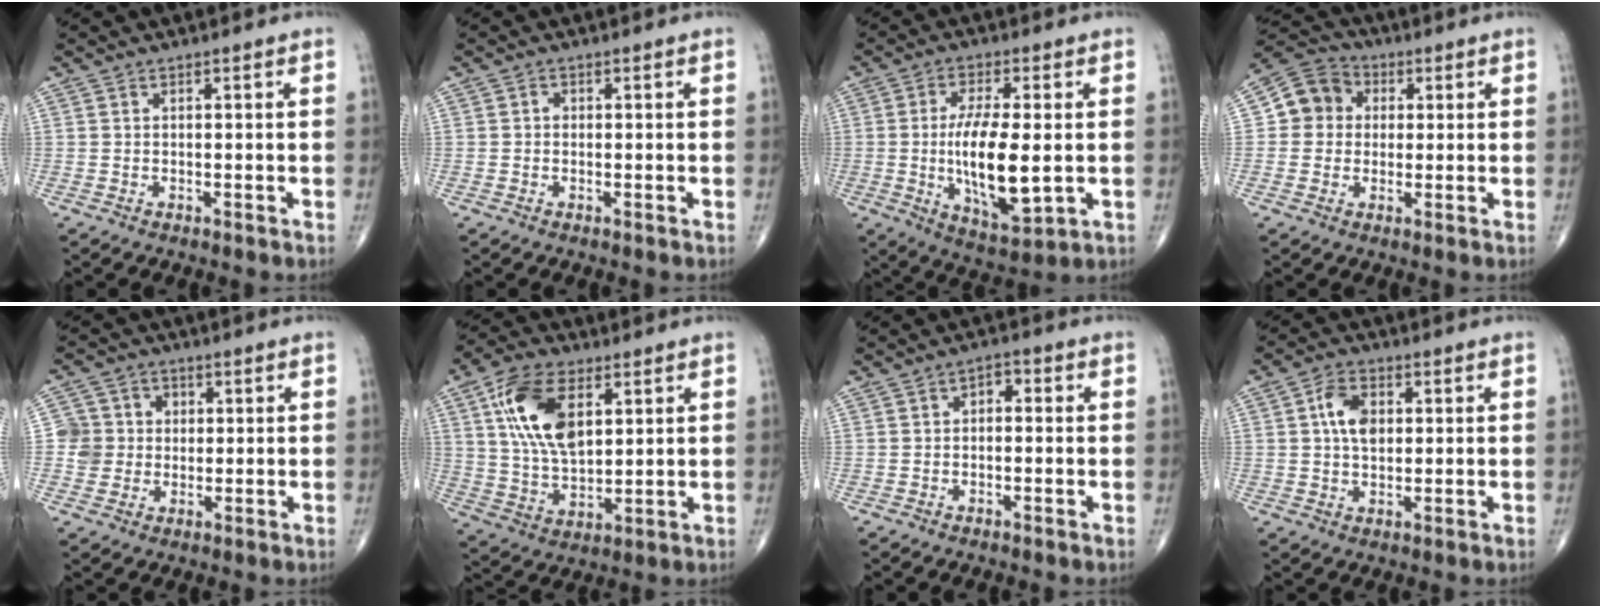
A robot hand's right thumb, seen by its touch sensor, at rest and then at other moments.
{"total": 0.8, "force": [0.0, 0.7, 0.4], "torque": [-0.001, 0.003, -0.004]}
{"total": 14.2, "force": [-1.0, 5.1, 13.2], "torque": [-0.230, -0.017, -0.009]}
{"total": 8.3, "force": [1.0, 7.5, 3.2], "torque": [-0.032, 0.015, 0.005]}
{"total": 6.6, "force": [0.2, 6.5, 1.2], "torque": [0.014, 0.013, -0.003]}
{"total": 14.8, "force": [5.0, 7.9, 11.5], "torque": [-0.209, -0.011, 0.097]}
{"total": 2.7, "force": [0.0, 1.7, 2.1], "torque": [-0.017, 0.013, -0.011]}
{"total": 6.3, "force": [1.2, 4.1, 4.7], "torque": [-0.077, 0.005, 0.016]}